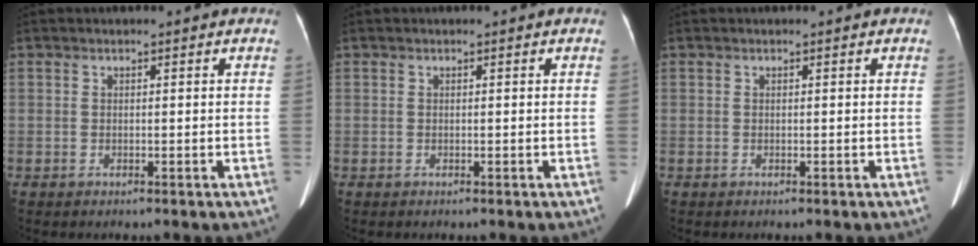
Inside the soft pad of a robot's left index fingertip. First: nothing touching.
{"total": 0.0}
{"total": 0.0}